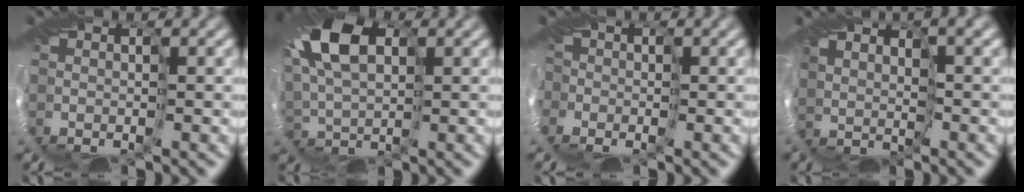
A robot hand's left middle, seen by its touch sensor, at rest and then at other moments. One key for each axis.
{"total": 8.5, "fx": 3.5, "fy": 4.6, "fz": 6.2, "tx": -0.154, "ty": 0.028, "tz": 0.052}
{"total": 2.9, "fx": -1.9, "fy": 2.2, "fz": 0.2, "tx": -0.015, "ty": -0.006, "tz": -0.027}
{"total": 3.0, "fx": 2.5, "fy": 1.0, "fz": 1.2, "tx": -0.023, "ty": 0.011, "tz": 0.050}